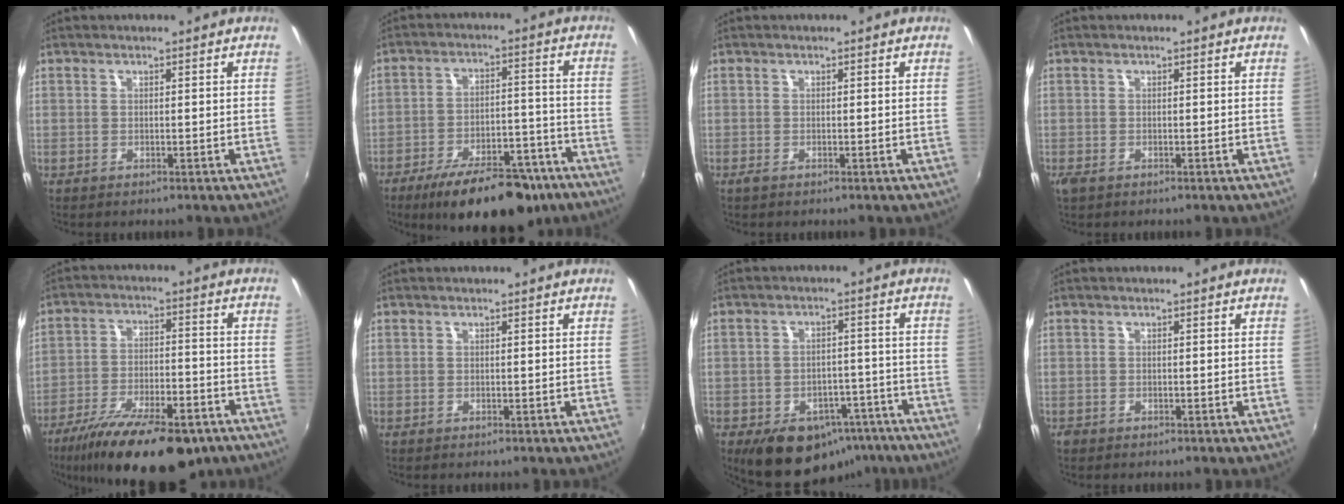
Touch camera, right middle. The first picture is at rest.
{"total": 19.2, "force": [-14.2, 7.0, 10.9], "torque": [-0.180, -0.009, -0.197]}
{"total": 0.6, "force": [-0.4, 0.2, 0.5], "torque": [-0.010, -0.003, -0.008]}
{"total": 1.5, "force": [-0.9, 0.8, 0.9], "torque": [-0.018, -0.006, -0.016]}
{"total": 21.6, "force": [-15.4, 7.2, 13.4], "torque": [-0.244, -0.040, -0.228]}
{"total": 0.0}
{"total": 14.1, "force": [-8.8, 8.9, 6.5], "torque": [-0.117, 0.023, -0.095]}
{"total": 0.7, "force": [-0.5, 0.5, 0.2], "torque": [-0.005, -0.003, -0.011]}